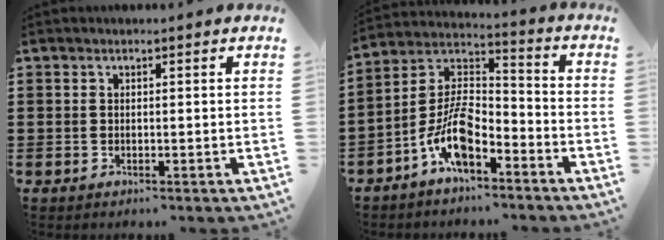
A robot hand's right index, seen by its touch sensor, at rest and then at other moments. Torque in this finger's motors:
{"motor_torque": [2.14, 0.00, 1.05, 0.21]}